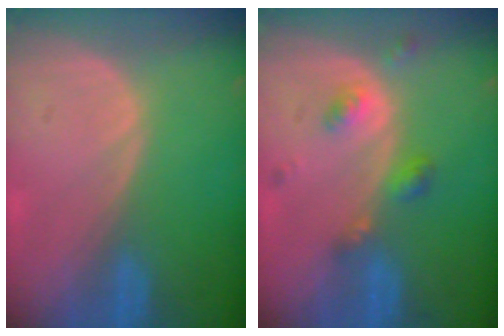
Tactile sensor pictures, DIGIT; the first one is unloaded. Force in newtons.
{"total": 4.6, "press": 4.1, "slide": 2.1}